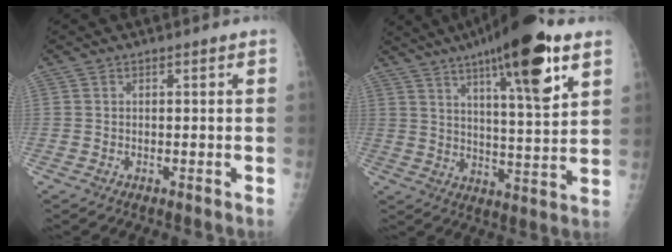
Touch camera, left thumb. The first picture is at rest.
{"total": 19.6, "force": [10.8, 4.1, 15.9], "torque": [-0.228, -0.037, 0.166]}